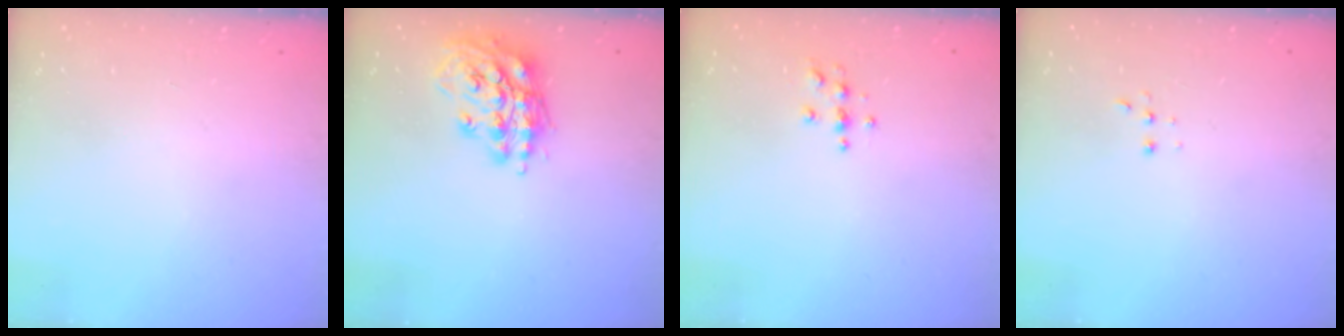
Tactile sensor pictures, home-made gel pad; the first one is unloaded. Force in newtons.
{"total": 14.9, "press": 14.9, "slide": 1.6}
{"total": 3.9, "press": 3.8, "slide": 0.4}
{"total": 2.2, "press": 2.2, "slide": 0.5}